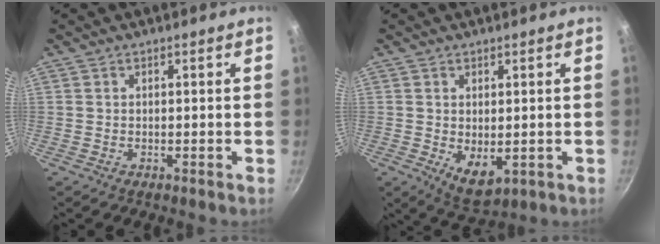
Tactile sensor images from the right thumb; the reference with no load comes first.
{"total": 5.9, "force": [-0.4, 3.4, 4.9], "torque": [-0.063, -0.018, 0.008]}